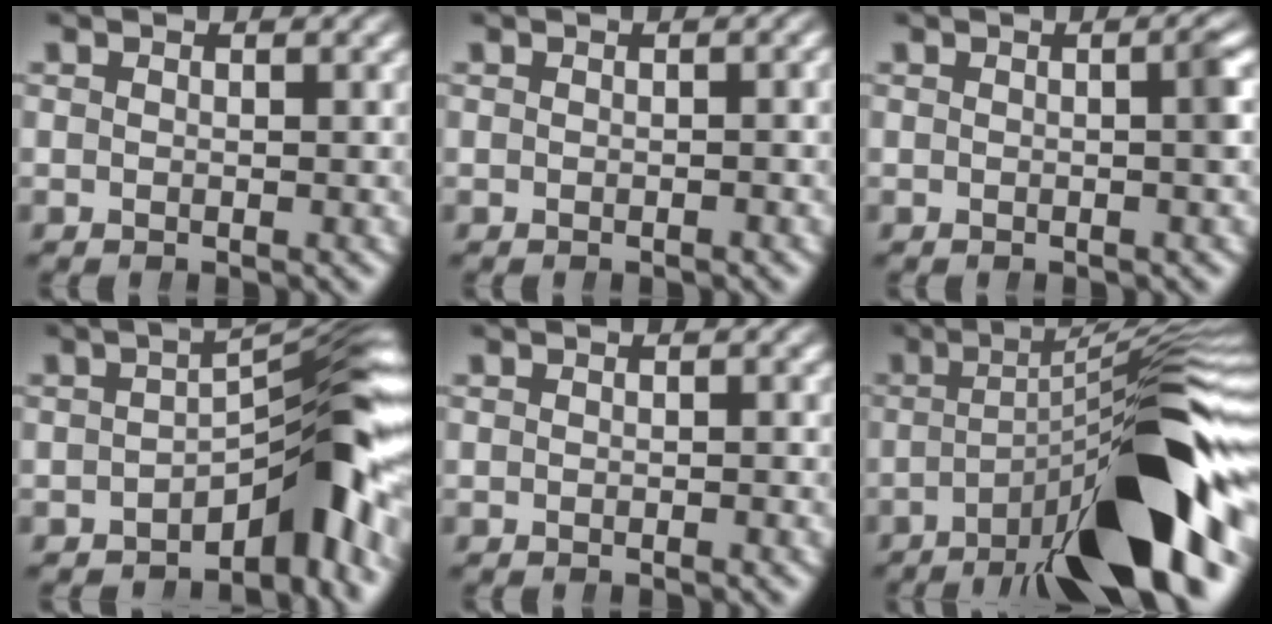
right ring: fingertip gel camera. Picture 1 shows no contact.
{"total": 0.6, "force": [-0.3, 0.2, 0.4], "torque": [-0.004, 0.006, -0.008]}
{"total": 1.5, "force": [0.2, 0.3, 1.5], "torque": [-0.013, 0.003, 0.003]}
{"total": 7.3, "force": [-1.7, 2.0, 6.8], "torque": [-0.080, 0.005, -0.030]}
{"total": 0.0}
{"total": 12.9, "force": [-3.4, 2.9, 12.1], "torque": [-0.166, 0.000, -0.044]}